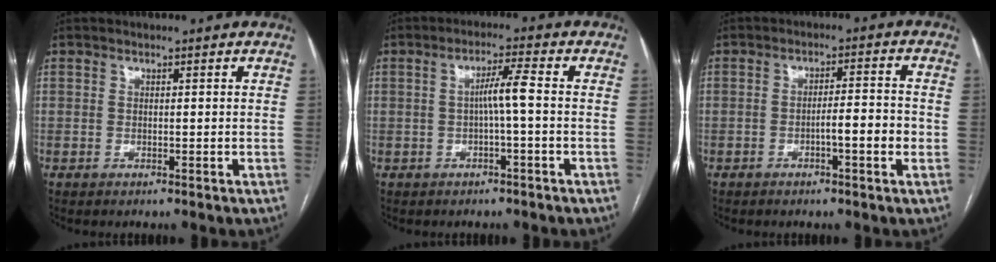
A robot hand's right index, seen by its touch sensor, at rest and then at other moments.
{"total": 3.9, "force": [-0.4, -0.3, 3.9], "torque": [-0.068, 0.011, -0.004]}
{"total": 5.0, "force": [-1.5, 0.6, 4.8], "torque": [-0.070, 0.008, -0.022]}